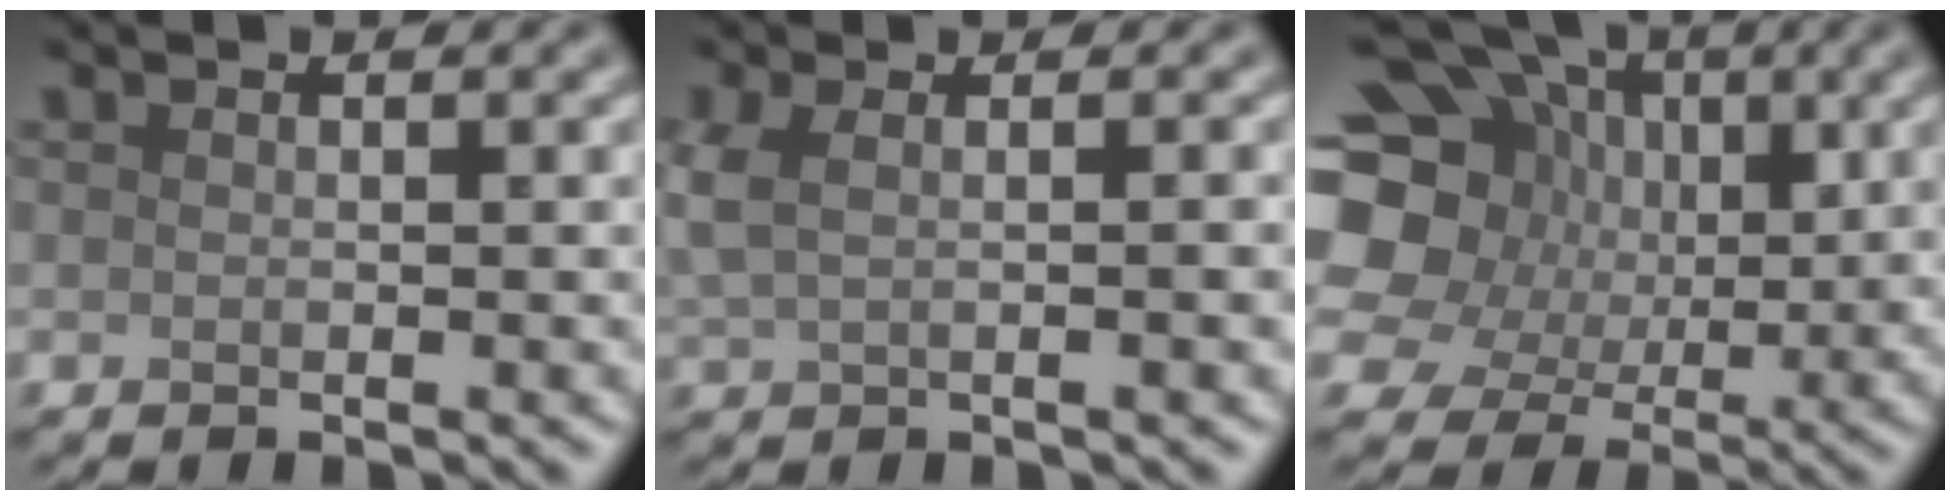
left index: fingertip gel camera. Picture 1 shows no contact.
{"total": 3.3, "force": [0.2, 1.5, 3.0], "torque": [-0.048, 0.007, 0.008]}
{"total": 15.2, "force": [2.7, 12.6, 8.0], "torque": [-0.175, 0.024, 0.033]}